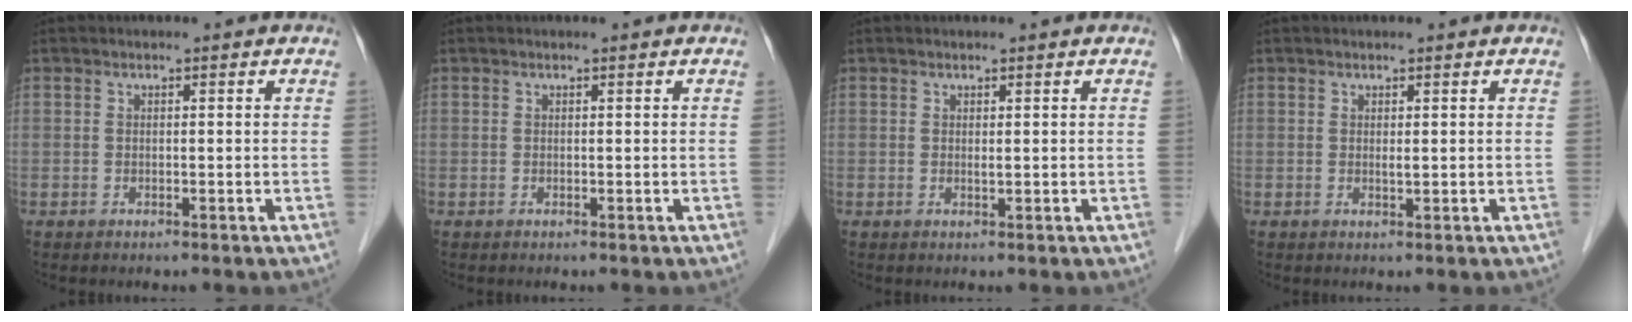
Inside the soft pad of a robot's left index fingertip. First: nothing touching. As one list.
[{"total": 0.0}, {"total": 0.5, "force": [0.3, 0.0, 0.4], "torque": [-0.009, -0.002, 0.005]}, {"total": 0.6, "force": [0.3, 0.1, 0.6], "torque": [-0.013, -0.002, 0.005]}]